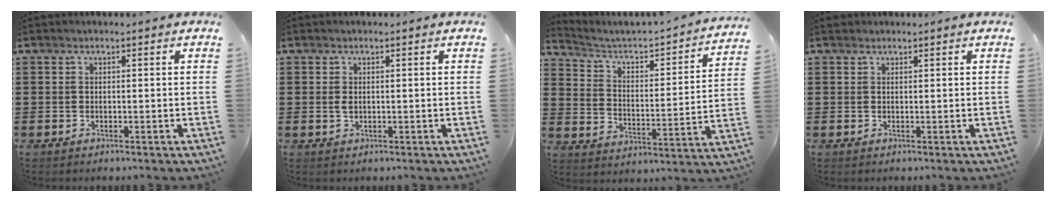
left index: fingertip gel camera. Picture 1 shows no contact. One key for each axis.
{"total": 1.0, "fx": 0.1, "fy": 0.5, "fz": 0.8, "tx": -0.027, "ty": 0.001, "tz": -0.002}
{"total": 2.5, "fx": 2.2, "fy": 0.8, "fz": 0.9, "tx": -0.038, "ty": -0.026, "tz": 0.022}
{"total": 0.7, "fx": 0.6, "fy": 0.3, "fz": 0.0, "tx": -0.002, "ty": 0.001, "tz": 0.013}